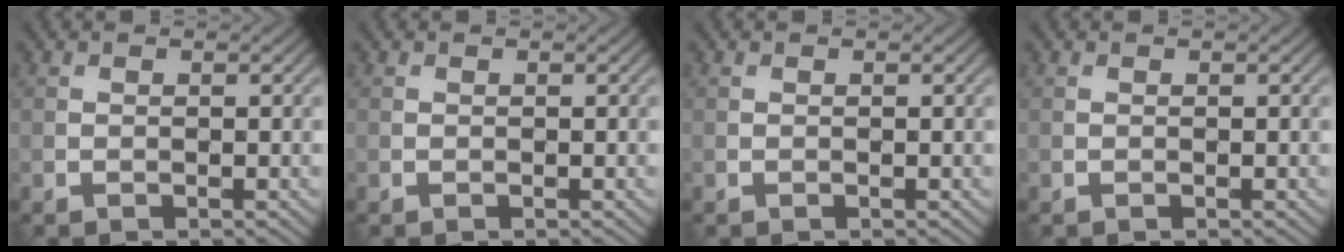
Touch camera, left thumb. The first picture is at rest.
{"total": 0.0}
{"total": 0.0}
{"total": 0.0}